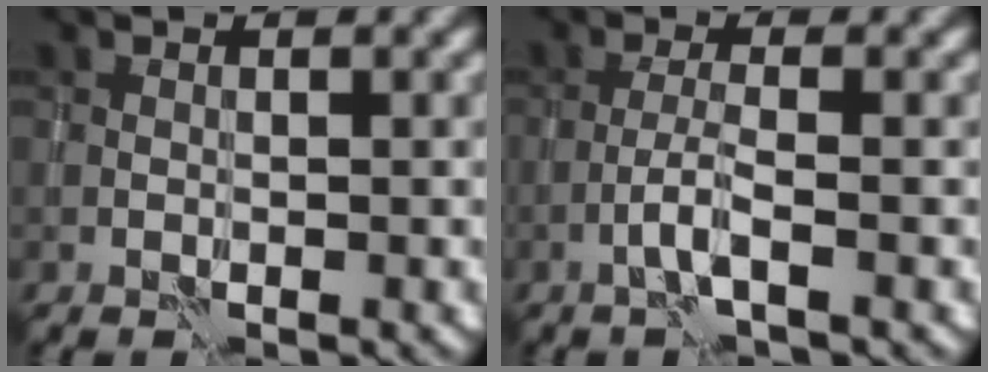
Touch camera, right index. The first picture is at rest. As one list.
[{"total": 2.1, "force": [-1.1, -0.1, 1.7], "torque": [-0.038, 0.008, -0.028]}]